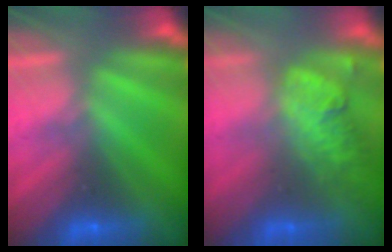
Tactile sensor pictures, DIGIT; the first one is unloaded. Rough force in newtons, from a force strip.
{"total": 2.5}